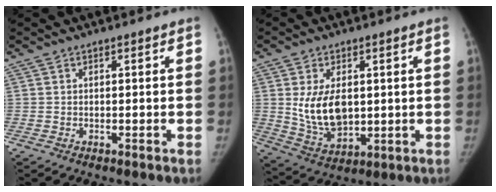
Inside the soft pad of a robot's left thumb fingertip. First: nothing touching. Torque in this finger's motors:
{"motor_torque": [1.13, 1.18, 0.93, -0.79, 0.07]}